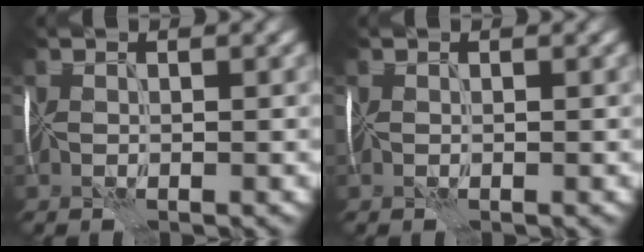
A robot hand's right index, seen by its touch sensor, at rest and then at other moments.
{"total": 0.0}